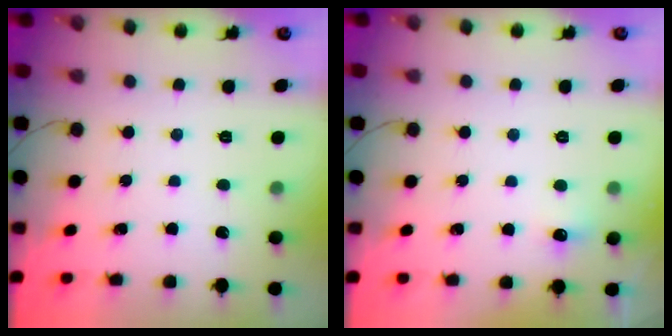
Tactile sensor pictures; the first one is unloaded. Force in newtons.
{"total": 4.2, "press": 4.0, "slide": 1.1}